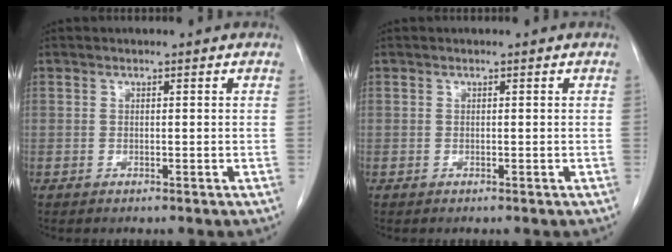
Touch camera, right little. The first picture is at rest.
{"total": 0.0}